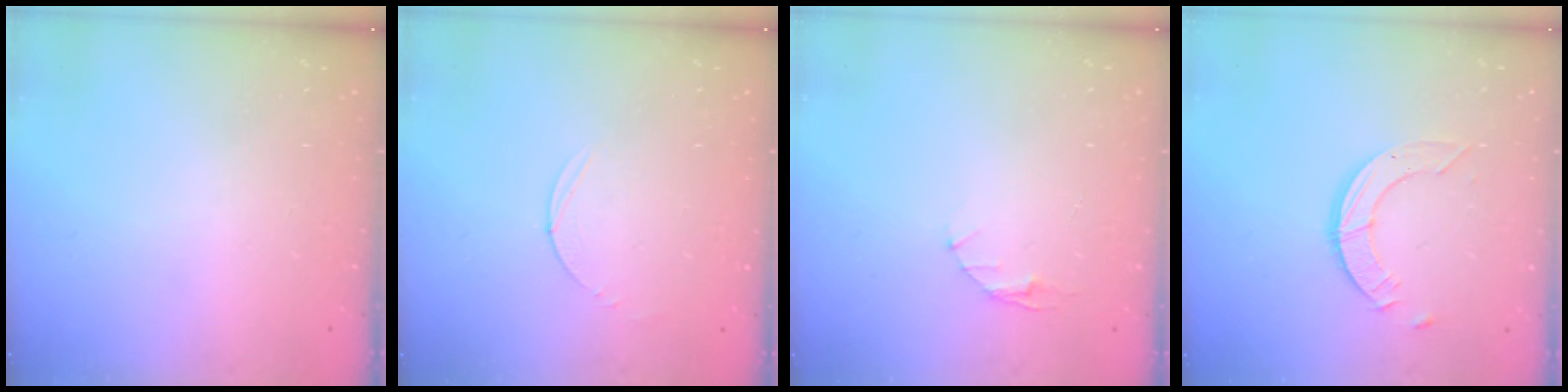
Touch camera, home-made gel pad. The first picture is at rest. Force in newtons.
{"total": 3.0, "press": 3.0, "slide": 0.3}
{"total": 3.1, "press": 3.1, "slide": 0.4}
{"total": 4.2, "press": 4.2, "slide": 0.2}